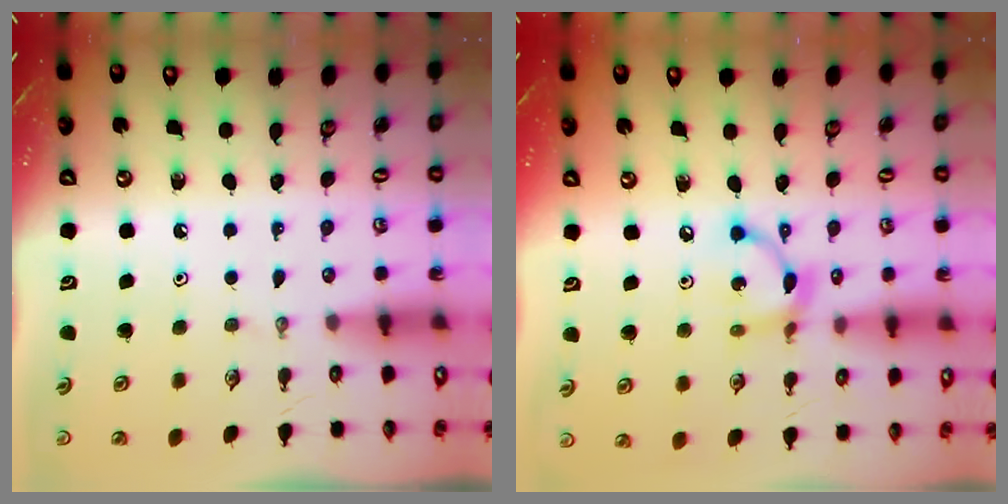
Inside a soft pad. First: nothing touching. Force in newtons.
{"total": 9.2, "press": 9.2, "slide": 0.3}